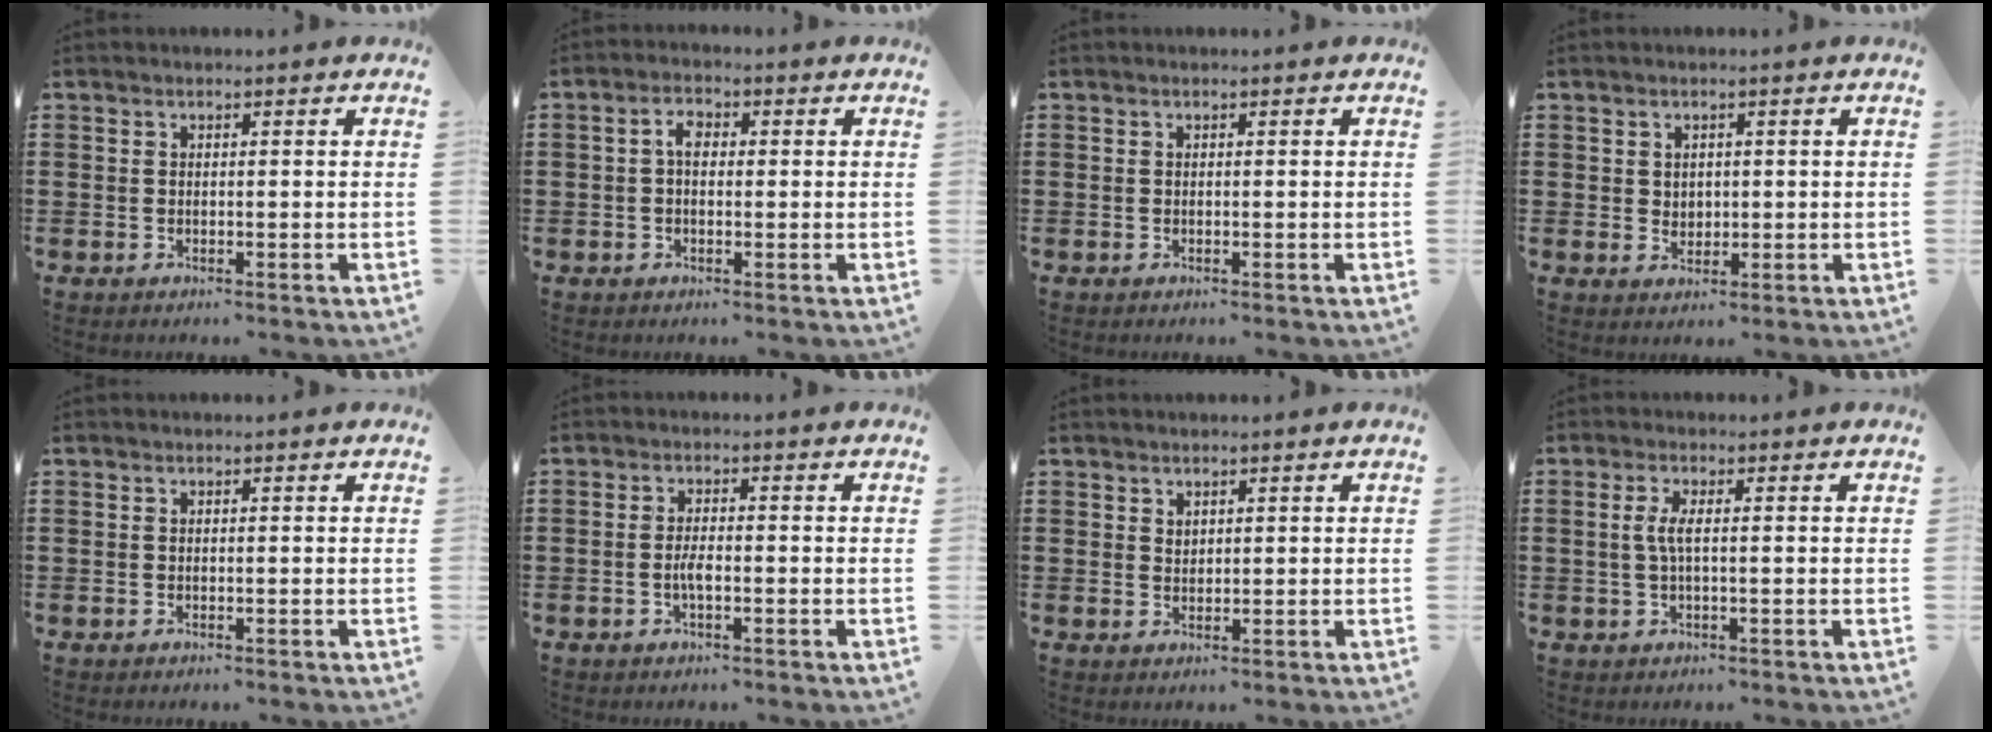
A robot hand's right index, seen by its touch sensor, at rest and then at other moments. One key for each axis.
{"total": 2.8, "fx": 0.0, "fy": 1.6, "fz": 2.3, "tx": -0.046, "ty": 0.008, "tz": -0.001}
{"total": 0.0}
{"total": 1.7, "fx": 0.7, "fy": 1.5, "fz": 0.3, "tx": -0.011, "ty": 0.009, "tz": 0.013}
{"total": 0.0}
{"total": 2.5, "fx": -0.8, "fy": 0.8, "fz": 2.2, "tx": -0.049, "ty": 0.000, "tz": -0.017}
{"total": 1.4, "fx": 1.1, "fy": 0.7, "fz": 0.2, "tx": -0.004, "ty": 0.001, "tz": 0.023}
{"total": 2.7, "fx": 0.0, "fy": 0.5, "fz": 2.7, "tx": -0.059, "ty": -0.003, "tz": -0.005}